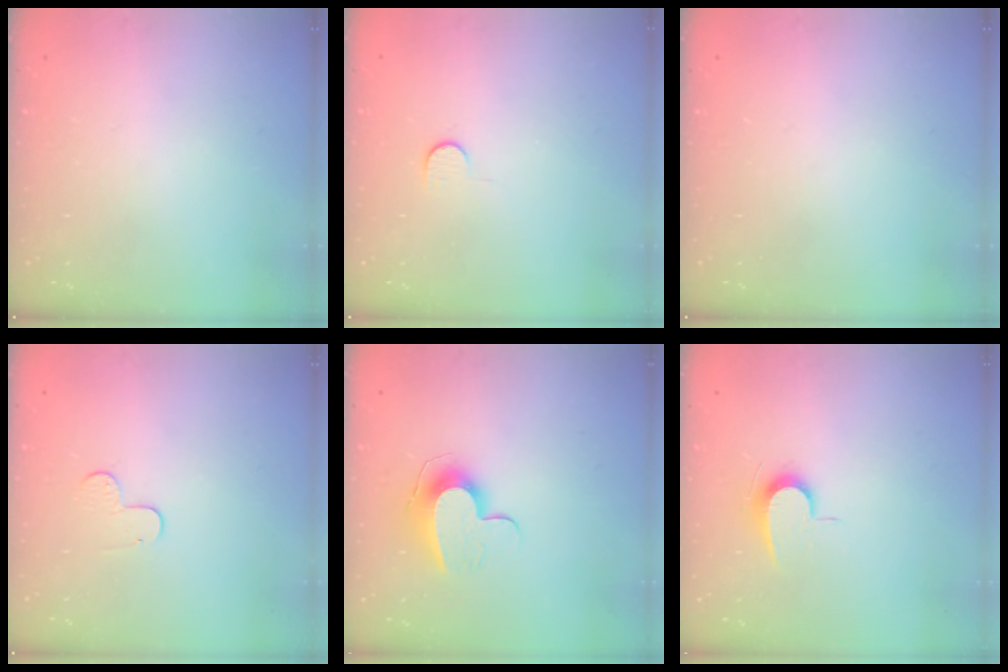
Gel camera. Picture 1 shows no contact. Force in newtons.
{"total": 5.4, "press": 5.4, "slide": 0.6}
{"total": 0.0}
{"total": 5.5, "press": 5.5, "slide": 0.5}
{"total": 10.0, "press": 9.9, "slide": 0.6}
{"total": 6.5, "press": 6.4, "slide": 0.6}